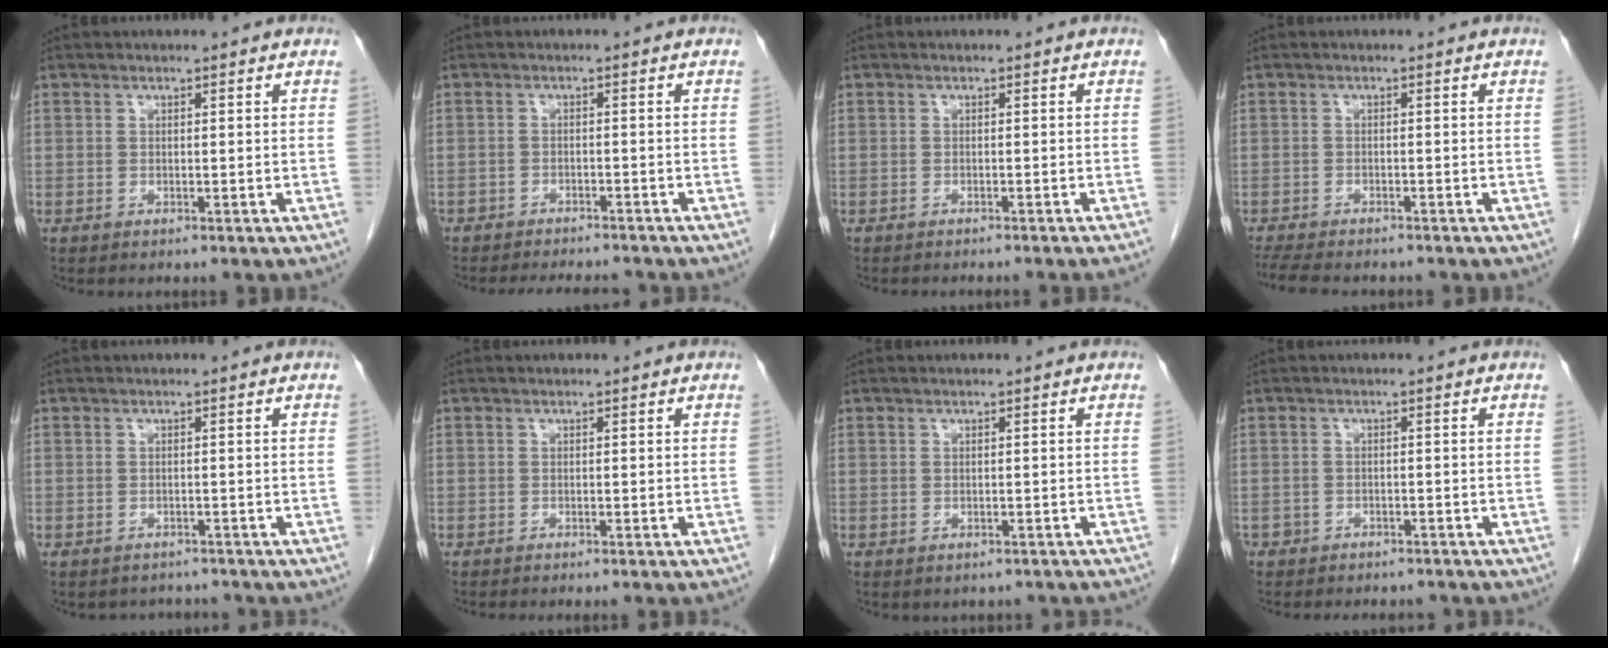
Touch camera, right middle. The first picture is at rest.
{"total": 8.0, "force": [-7.2, 2.0, 2.7], "torque": [-0.034, -0.002, -0.096]}
{"total": 5.1, "force": [-4.7, -0.6, 2.1], "torque": [-0.013, -0.007, -0.059]}
{"total": 8.8, "force": [-7.5, 2.1, 4.0], "torque": [-0.068, -0.009, -0.113]}
{"total": 2.8, "force": [-2.6, 1.2, -0.2], "torque": [0.002, 0.003, -0.035]}
{"total": 2.6, "force": [-2.3, -0.3, 1.2], "torque": [-0.013, 0.003, -0.030]}
{"total": 2.4, "force": [-2.0, 1.2, 0.6], "torque": [-0.008, 0.002, -0.021]}
{"total": 6.6, "force": [-5.7, 2.9, 1.7], "torque": [-0.024, 0.009, -0.068]}